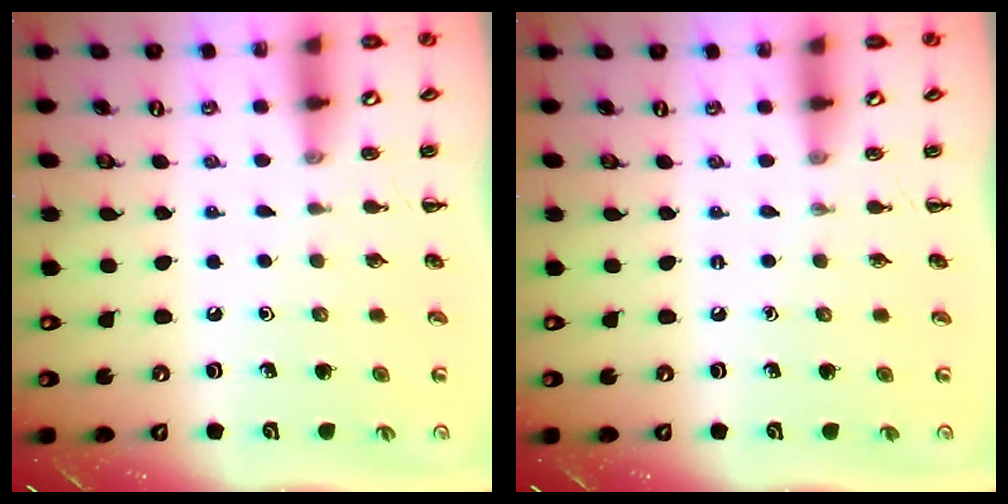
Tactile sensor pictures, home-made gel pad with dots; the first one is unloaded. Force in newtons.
{"total": 0.0}